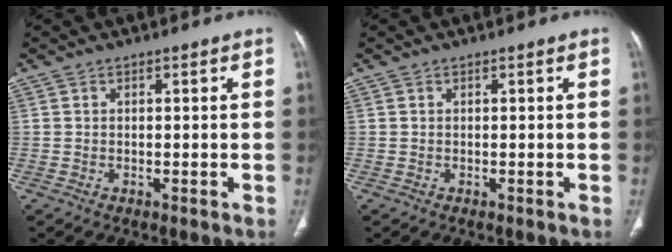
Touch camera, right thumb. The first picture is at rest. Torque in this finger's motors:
{"motor_torque": [0.00, 0.00, -0.11, -0.11, 0.00]}